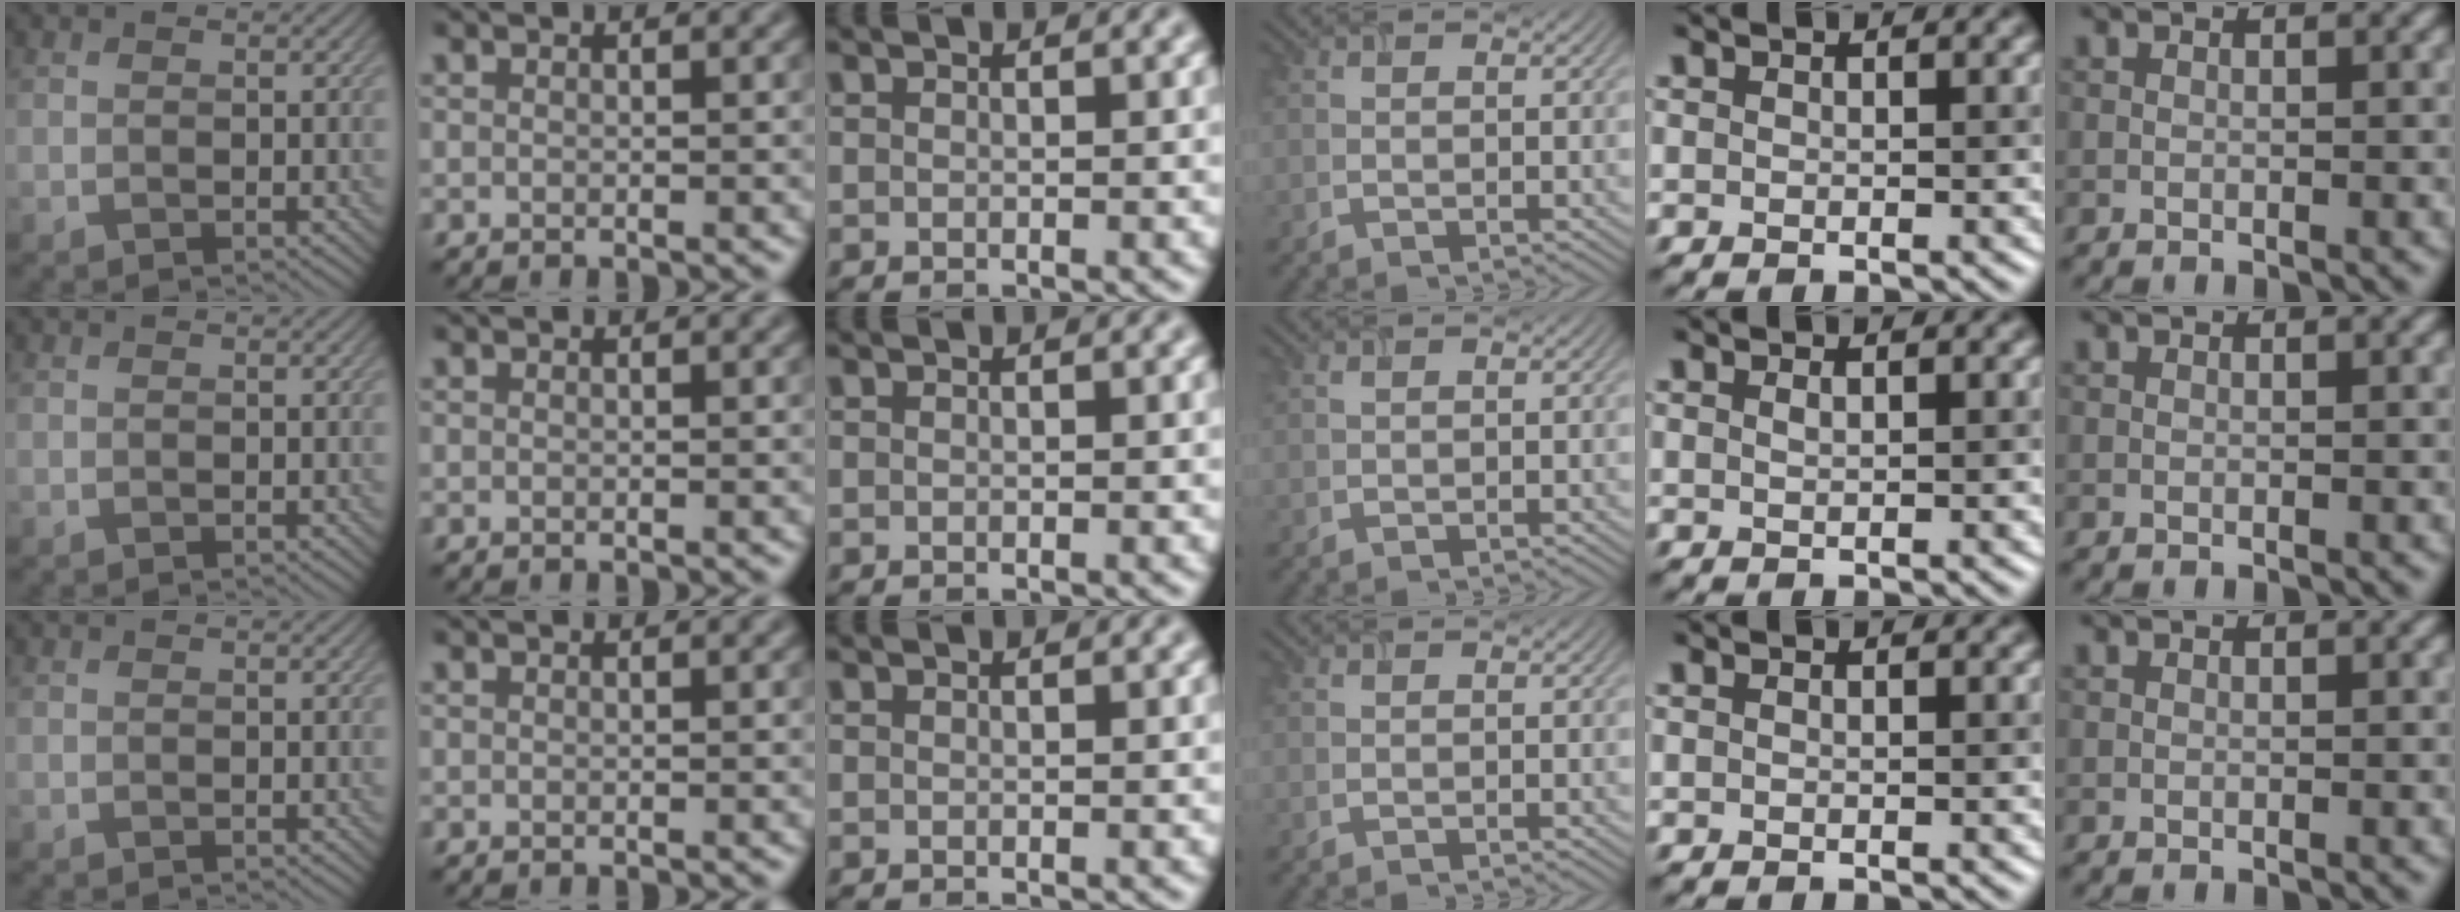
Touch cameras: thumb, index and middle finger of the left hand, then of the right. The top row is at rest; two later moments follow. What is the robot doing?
{"motion": "insert", "object": "airpods case & airpods"}